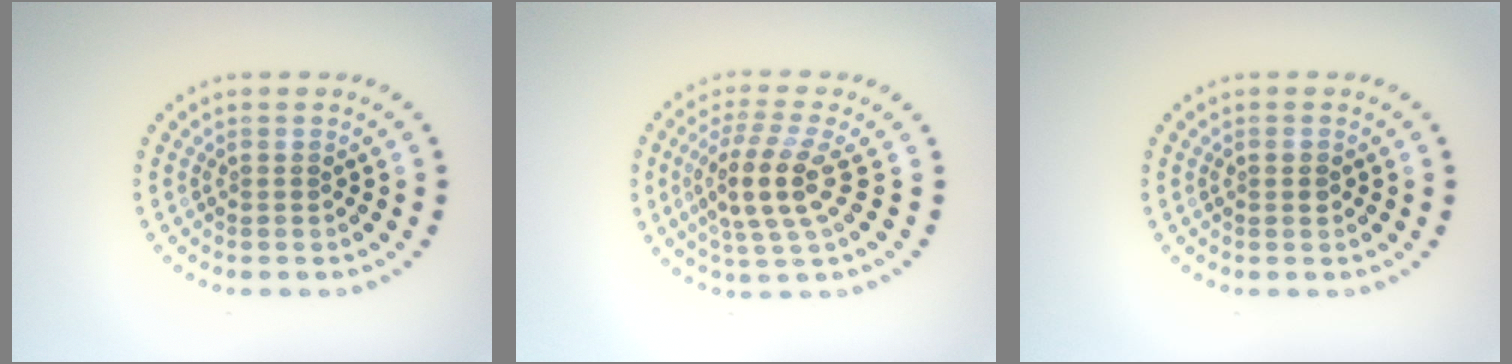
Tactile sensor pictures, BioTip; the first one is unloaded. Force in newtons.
{"total": 4.4, "press": 3.7, "slide": 2.3}
{"total": 1.2, "press": 1.2, "slide": 0.0}